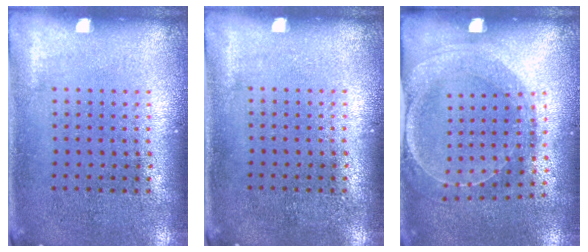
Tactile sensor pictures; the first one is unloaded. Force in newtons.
{"total": 0.0}
{"total": 1.5, "press": 1.5, "slide": 0.4}